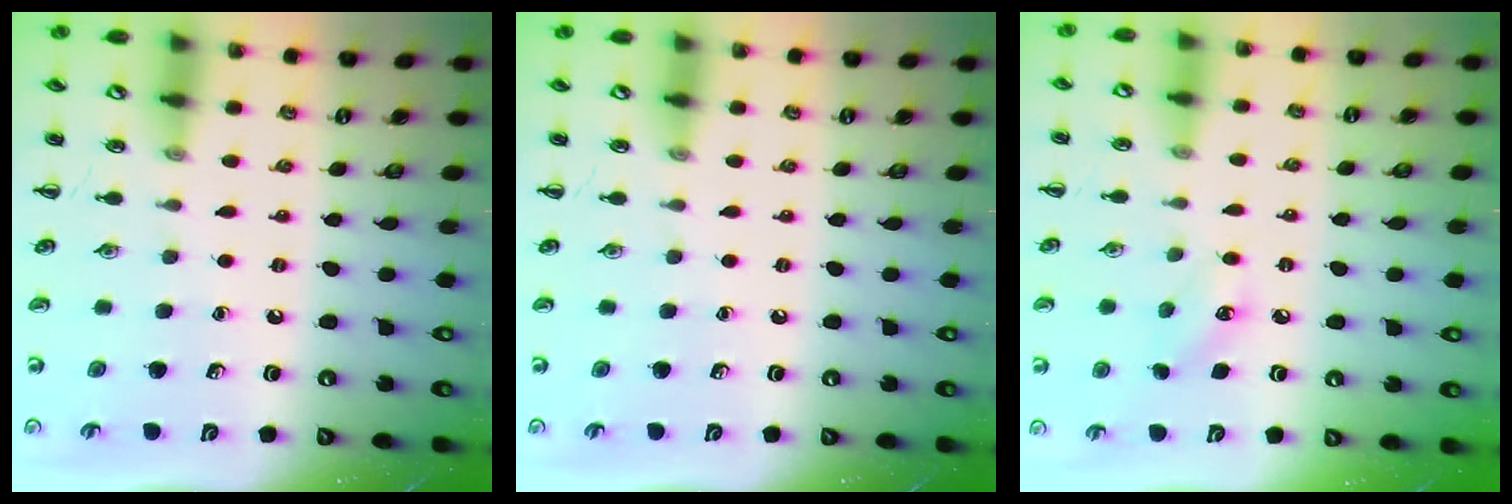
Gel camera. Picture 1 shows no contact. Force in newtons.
{"total": 0.0}
{"total": 7.5, "press": 7.3, "slide": 1.9}